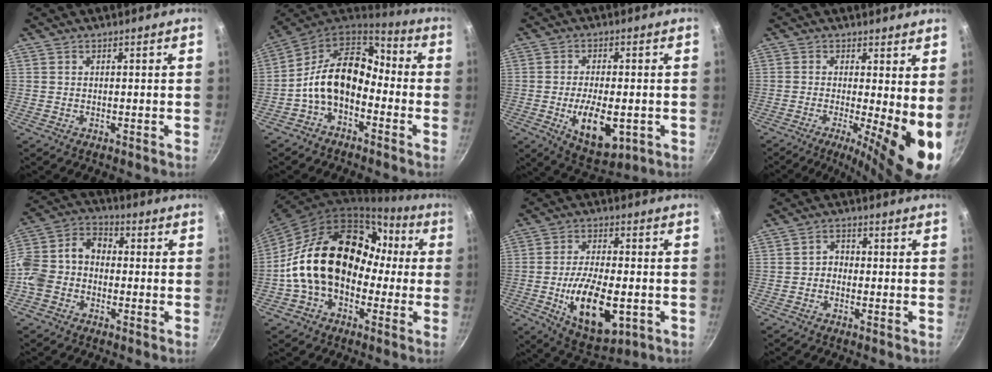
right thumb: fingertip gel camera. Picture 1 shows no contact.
{"total": 14.0, "force": [-3.1, 9.5, 9.8], "torque": [-0.150, 0.057, -0.078]}
{"total": 11.2, "force": [-2.6, 5.4, 9.5], "torque": [-0.143, 0.000, -0.028]}
{"total": 10.6, "force": [-0.9, 2.3, 10.3], "torque": [-0.141, -0.016, -0.015]}
{"total": 12.2, "force": [-2.8, 9.3, 7.3], "torque": [-0.122, 0.053, -0.073]}
{"total": 21.4, "force": [-0.3, 15.3, 15.0], "torque": [-0.221, 0.066, -0.008]}
{"total": 15.5, "force": [-3.6, 7.3, 13.2], "torque": [-0.215, 0.008, -0.051]}
{"total": 2.4, "force": [-0.8, 2.0, 1.1], "torque": [-0.007, 0.015, -0.021]}